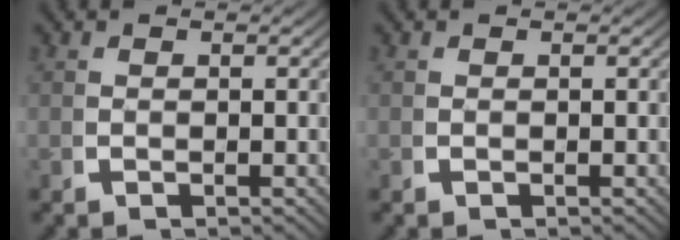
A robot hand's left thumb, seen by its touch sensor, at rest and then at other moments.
{"total": 0.0}